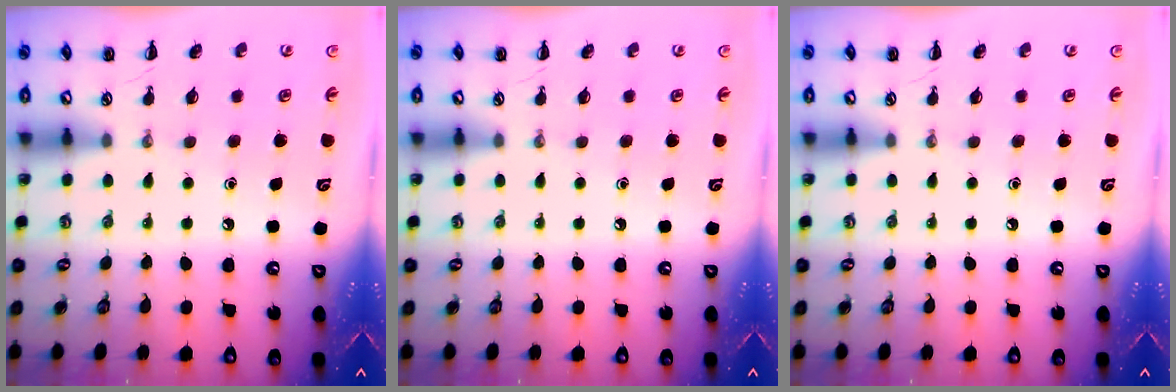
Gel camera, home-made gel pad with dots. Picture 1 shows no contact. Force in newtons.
{"total": 0.0}
{"total": 0.0}